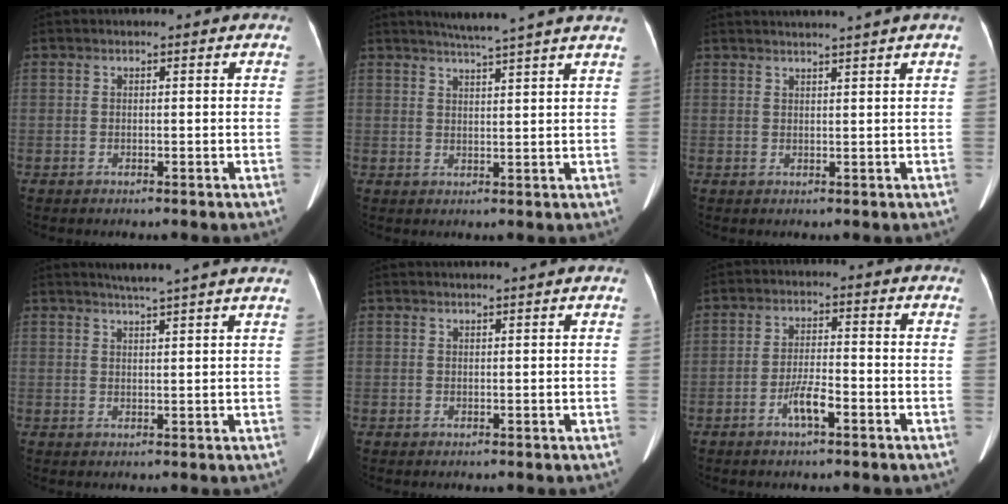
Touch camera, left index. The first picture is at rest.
{"total": 8.5, "force": [7.3, -1.4, 4.1], "torque": [-0.060, 0.012, 0.089]}
{"total": 5.1, "force": [4.3, -1.6, 2.1], "torque": [-0.023, 0.014, 0.054]}
{"total": 6.2, "force": [5.4, -1.2, 2.9], "torque": [-0.042, 0.011, 0.067]}
{"total": 1.9, "force": [1.6, -0.6, 0.7], "torque": [-0.010, 0.007, 0.026]}
{"total": 4.1, "force": [-2.3, 0.6, 3.4], "torque": [-0.067, 0.000, -0.045]}